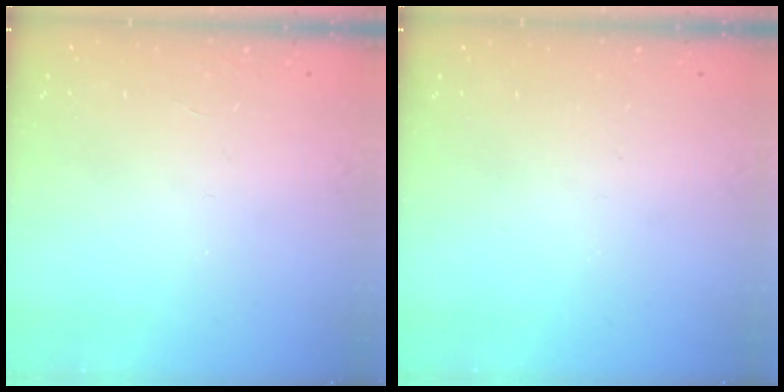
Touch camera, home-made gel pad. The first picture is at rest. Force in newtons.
{"total": 0.0}